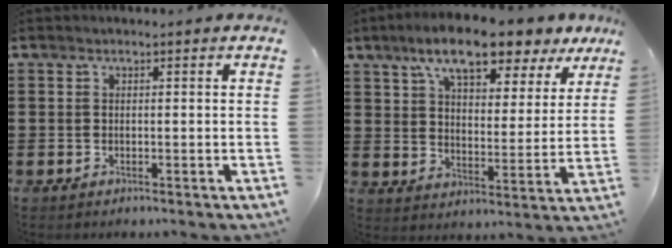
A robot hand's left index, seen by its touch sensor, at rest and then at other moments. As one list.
[{"total": 10.2, "force": [8.0, 2.3, 6.0], "torque": [-0.119, -0.023, 0.136]}]